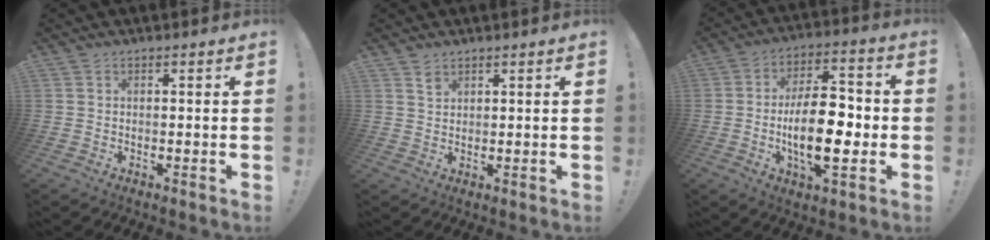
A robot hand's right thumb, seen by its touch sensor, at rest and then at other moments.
{"total": 2.0, "force": [1.6, 1.1, 0.6], "torque": [-0.002, -0.009, 0.028]}
{"total": 17.0, "force": [-2.9, 7.3, 15.1], "torque": [-0.251, -0.001, -0.055]}